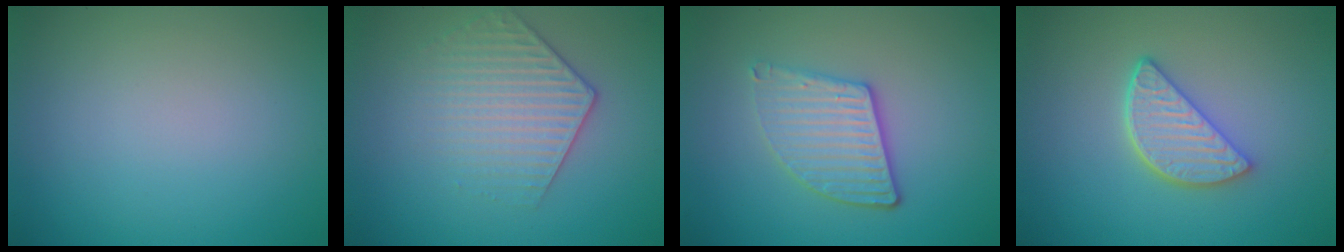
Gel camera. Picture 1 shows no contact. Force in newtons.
{"total": 3.3, "press": 3.2, "slide": 1.0}
{"total": 3.8, "press": 3.2, "slide": 2.0}
{"total": 3.9, "press": 3.3, "slide": 2.2}